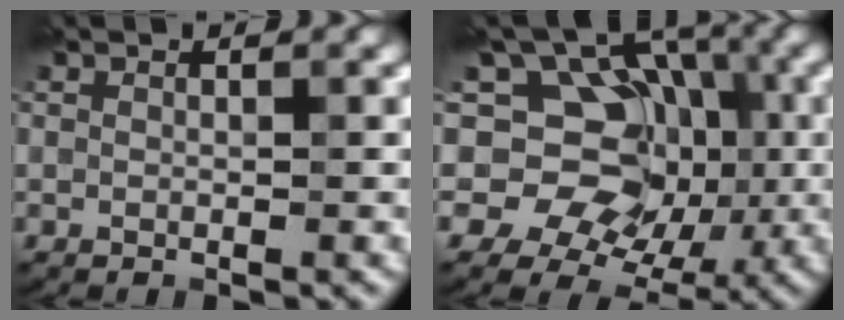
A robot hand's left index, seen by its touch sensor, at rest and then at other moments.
{"total": 11.5, "force": [1.8, 9.6, 6.1], "torque": [-0.078, 0.033, -0.001]}